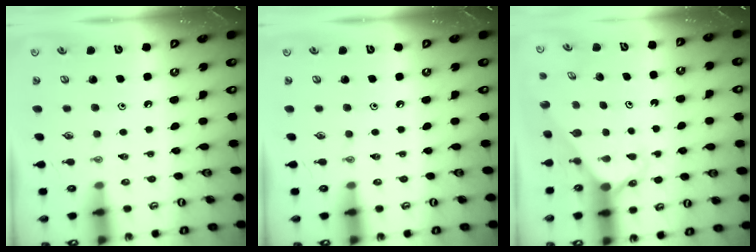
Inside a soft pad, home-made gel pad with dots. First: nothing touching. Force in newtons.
{"total": 0.0}
{"total": 2.3, "press": 2.3, "slide": 0.1}